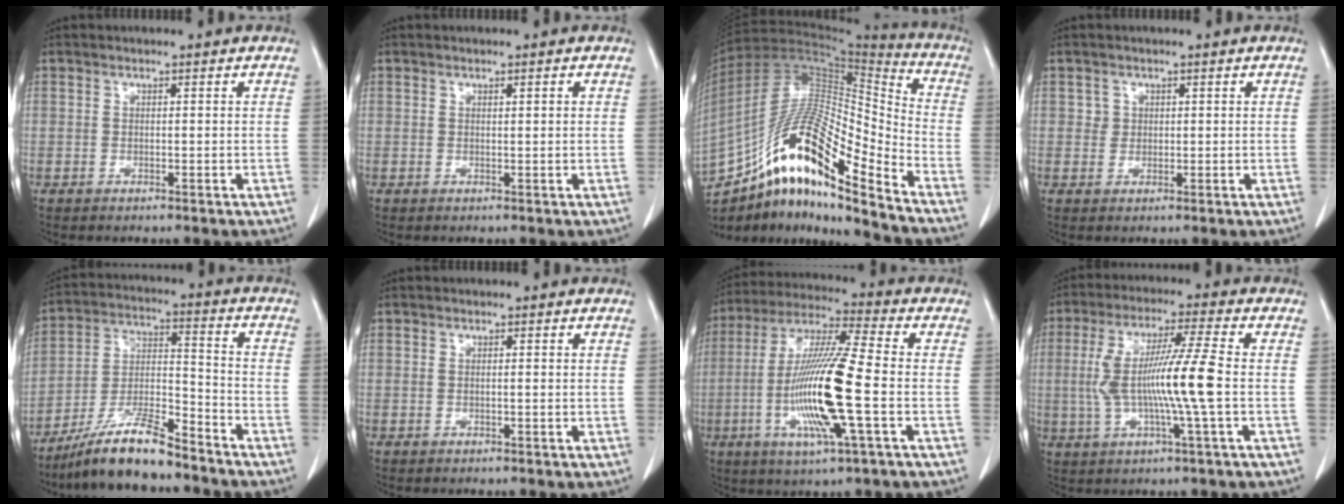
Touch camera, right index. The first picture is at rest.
{"total": 0.7, "force": [0.3, 0.0, 0.6], "torque": [-0.011, 0.001, 0.005]}
{"total": 21.4, "force": [-13.6, 3.6, 16.1], "torque": [-0.311, 0.009, -0.242]}
{"total": 1.4, "force": [0.5, 1.3, 0.1], "torque": [0.010, 0.001, 0.004]}
{"total": 12.6, "force": [-10.2, 1.8, 7.3], "torque": [-0.141, -0.003, -0.186]}
{"total": 0.5, "force": [0.0, 0.1, 0.5], "torque": [-0.012, -0.001, 0.000]}
{"total": 16.5, "force": [-3.5, 0.6, 16.1], "torque": [-0.326, -0.012, -0.071]}
{"total": 11.8, "force": [-0.8, -0.5, 11.8], "torque": [-0.235, 0.004, -0.018]}